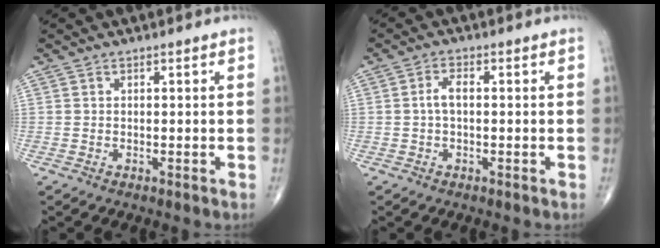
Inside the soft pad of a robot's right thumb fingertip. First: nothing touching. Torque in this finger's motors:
{"motor_torque": [0.12, 0.03, 0.42, 0.08, 0.02]}